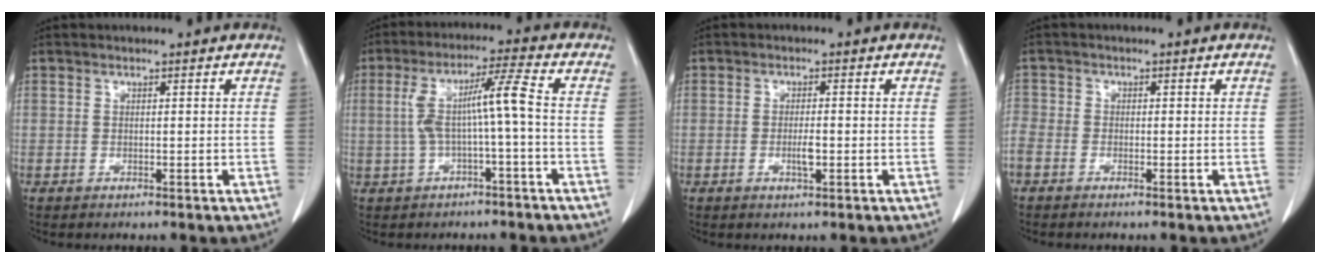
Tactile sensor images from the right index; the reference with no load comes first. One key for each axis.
{"total": 7.3, "fx": -0.6, "fy": -0.4, "fz": 7.3, "tx": -0.143, "ty": 0.030, "tz": -0.006}
{"total": 2.5, "fx": -0.7, "fy": 0.5, "fz": 2.3, "tx": -0.045, "ty": 0.000, "tz": -0.012}
{"total": 5.2, "fx": -2.6, "fy": 3.9, "fz": 2.1, "tx": -0.081, "ty": 0.004, "tz": -0.053}